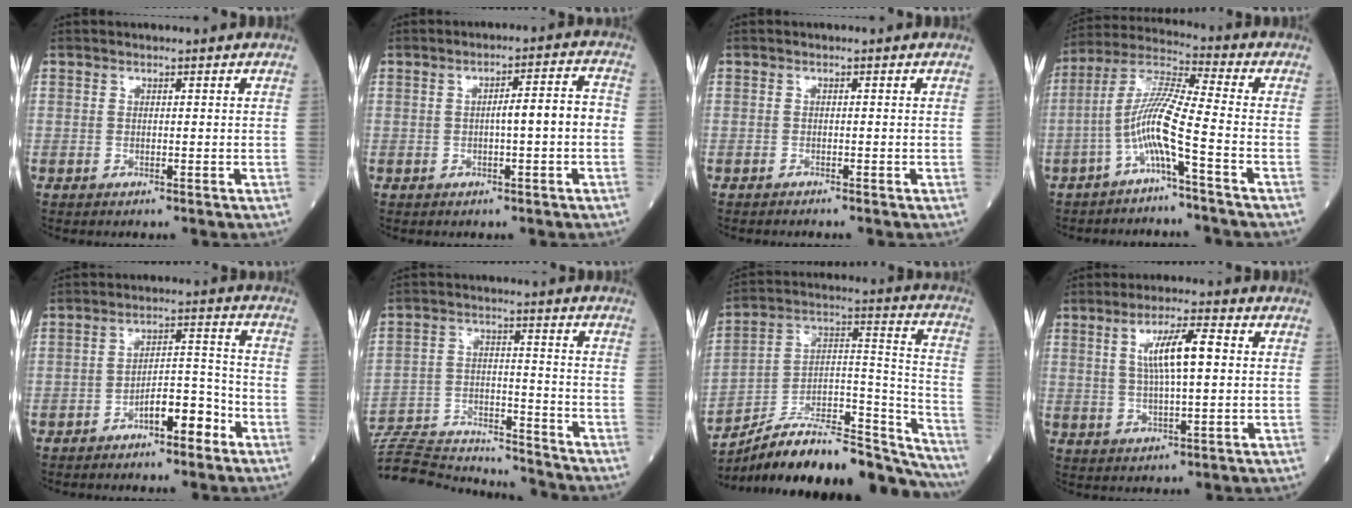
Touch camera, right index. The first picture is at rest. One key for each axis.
{"total": 5.2, "fx": -0.7, "fy": 0.5, "fz": 5.2, "tx": -0.077, "ty": 0.018, "tz": -0.009}
{"total": 0.8, "fx": -0.7, "fy": -0.1, "fz": 0.3, "tx": -0.006, "ty": 0.000, "tz": -0.014}
{"total": 8.9, "fx": -3.6, "fy": -0.5, "fz": 8.2, "tx": -0.169, "ty": 0.014, "tz": -0.076}
{"total": 5.1, "fx": -3.1, "fy": 1.6, "fz": 3.8, "tx": -0.057, "ty": 0.016, "tz": -0.052}
{"total": 20.3, "fx": -19.6, "fy": 2.5, "fz": 4.7, "tx": -0.118, "ty": 0.001, "tz": -0.301}
{"total": 26.3, "fx": -23.3, "fy": 4.6, "fz": 11.1, "tx": -0.129, "ty": 0.038, "tz": -0.362}
{"total": 7.9, "fx": 1.7, "fy": 1.0, "fz": 7.6, "tx": -0.138, "ty": 0.010, "tz": 0.032}